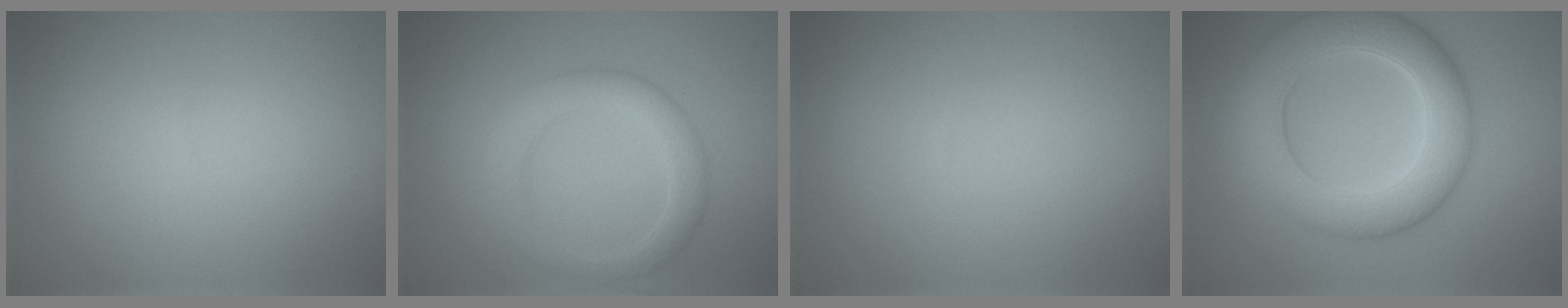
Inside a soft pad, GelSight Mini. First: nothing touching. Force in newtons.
{"total": 3.7, "press": 3.7, "slide": 0.3}
{"total": 0.0}
{"total": 8.3, "press": 8.3, "slide": 0.1}